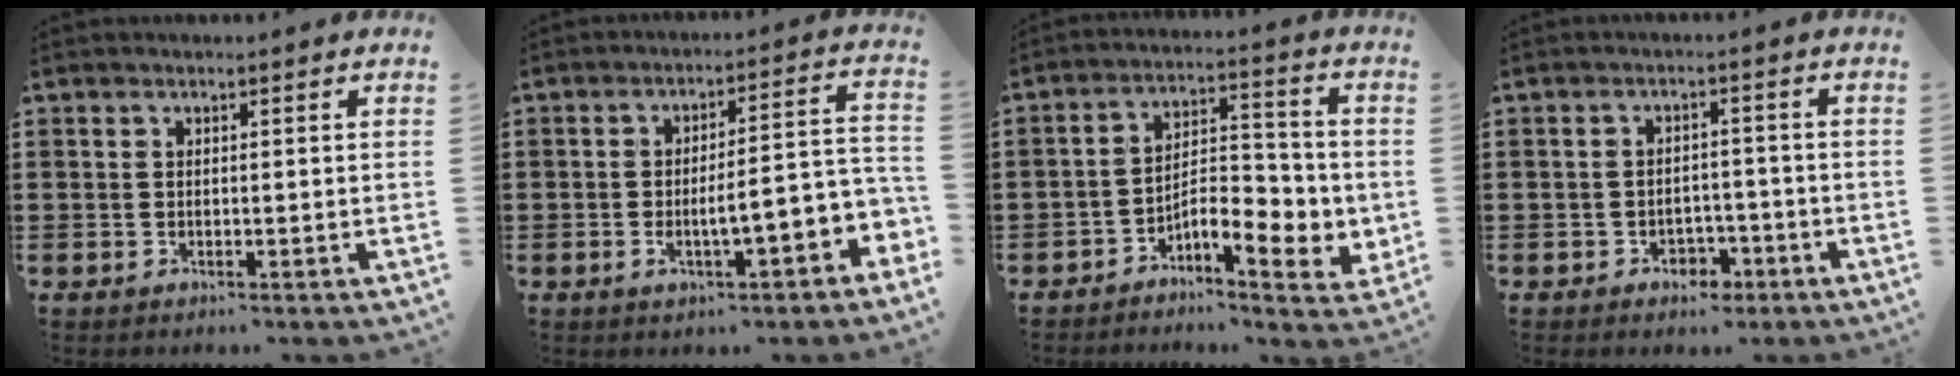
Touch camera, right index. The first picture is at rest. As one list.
[{"total": 6.0, "force": [-2.3, 1.4, 5.3], "torque": [-0.080, -0.015, -0.049]}, {"total": 7.5, "force": [-3.0, 3.1, 6.1], "torque": [-0.098, -0.004, -0.055]}, {"total": 2.8, "force": [-1.9, 1.7, 1.0], "torque": [-0.022, 0.002, -0.040]}]